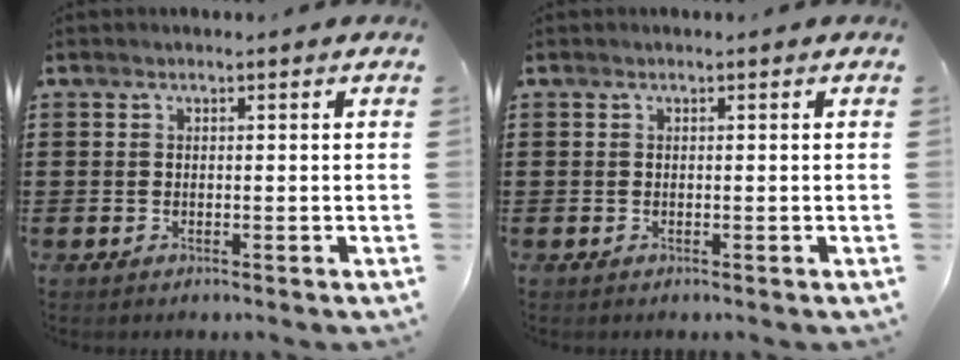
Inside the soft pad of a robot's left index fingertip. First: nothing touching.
{"total": 0.0}